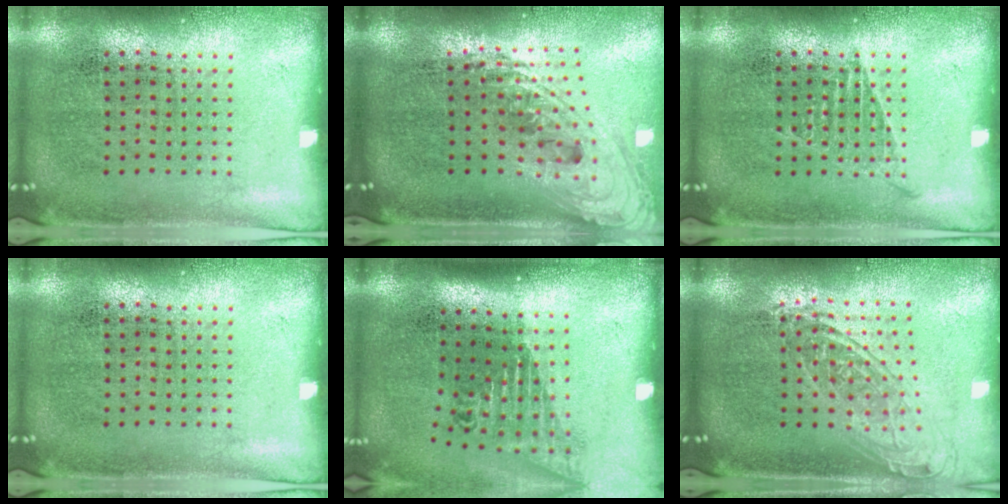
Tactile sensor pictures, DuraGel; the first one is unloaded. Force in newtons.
{"total": 2.3, "press": 1.7, "slide": 1.6}
{"total": 1.0, "press": 1.0, "slide": 0.2}
{"total": 0.0}
{"total": 1.7, "press": 1.3, "slide": 1.2}
{"total": 1.8, "press": 1.4, "slide": 1.0}